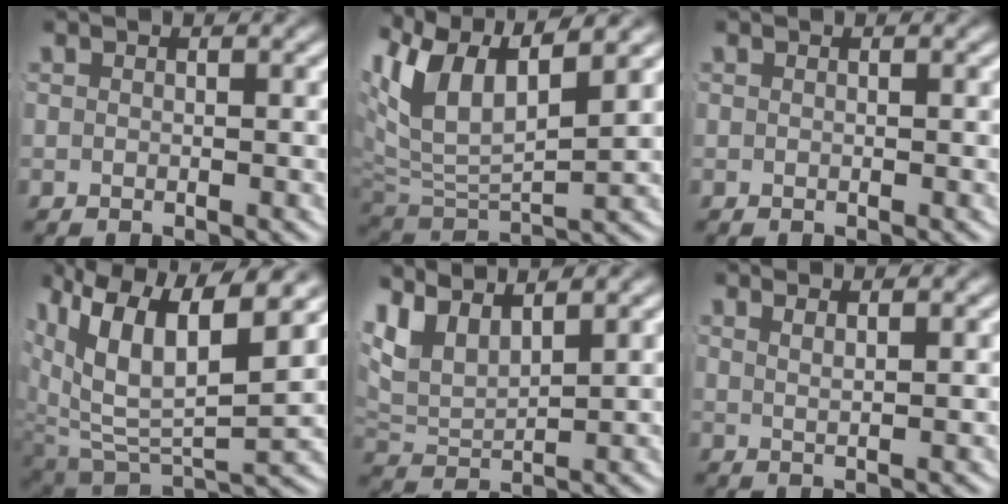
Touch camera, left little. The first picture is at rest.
{"total": 8.3, "force": [2.9, 5.2, 5.8], "torque": [-0.151, -0.009, 0.057]}
{"total": 0.0}
{"total": 10.6, "force": [2.1, 6.5, 8.1], "torque": [-0.164, -0.031, 0.046]}
{"total": 6.6, "force": [2.3, 5.0, 3.6], "torque": [-0.108, -0.008, 0.039]}
{"total": 1.7, "force": [1.3, -0.5, 0.9], "torque": [-0.017, -0.008, 0.030]}